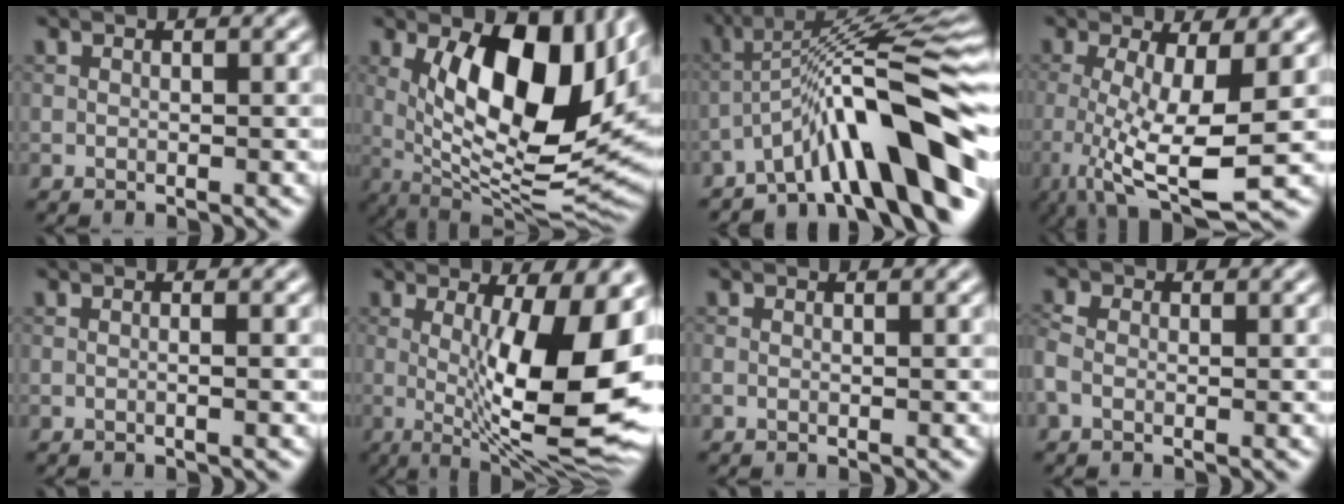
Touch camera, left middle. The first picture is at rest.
{"total": 14.1, "force": [3.1, 5.4, 12.6], "torque": [-0.194, -0.011, 0.051]}
{"total": 11.5, "force": [-6.5, 1.7, 9.3], "torque": [-0.127, 0.027, -0.107]}
{"total": 7.8, "force": [-1.3, 2.0, 7.4], "torque": [-0.147, -0.022, -0.022]}
{"total": 0.9, "force": [-0.1, 0.2, 0.9], "torque": [-0.010, -0.002, -0.007]}
{"total": 12.8, "force": [0.2, 3.2, 12.4], "torque": [-0.174, -0.011, 0.007]}
{"total": 0.0}
{"total": 1.9, "force": [-0.5, 1.3, 1.2], "torque": [-0.031, 0.004, -0.020]}